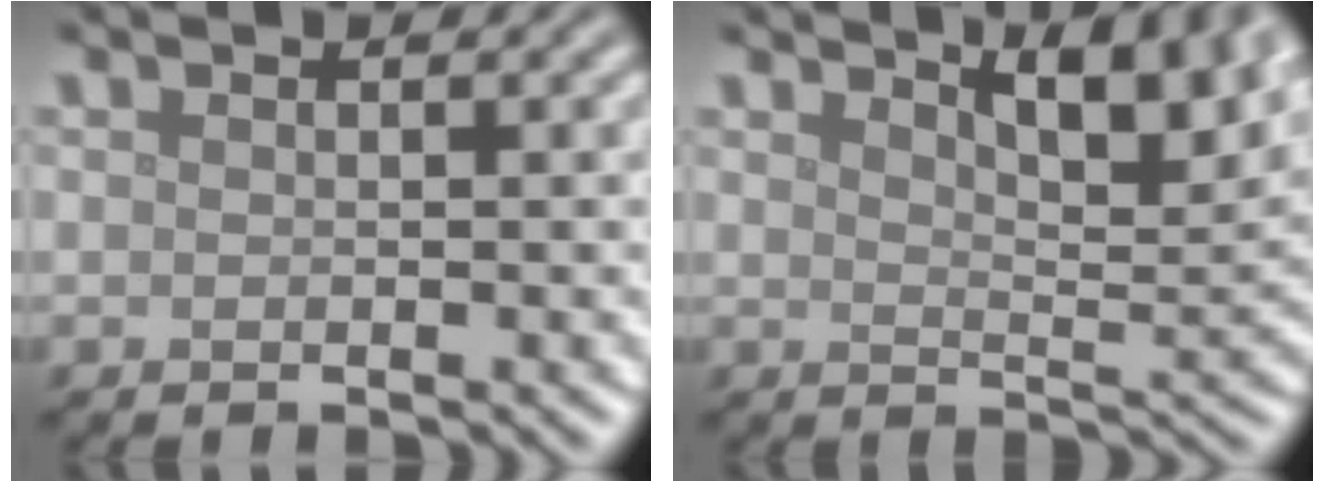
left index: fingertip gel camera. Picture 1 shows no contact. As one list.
[{"total": 5.7, "force": [3.7, 1.5, 4.0], "torque": [-0.053, 0.002, 0.055]}]